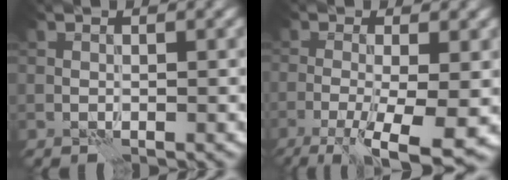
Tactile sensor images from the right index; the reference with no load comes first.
{"total": 8.3, "force": [-4.0, 1.9, 7.1], "torque": [-0.119, -0.013, -0.063]}